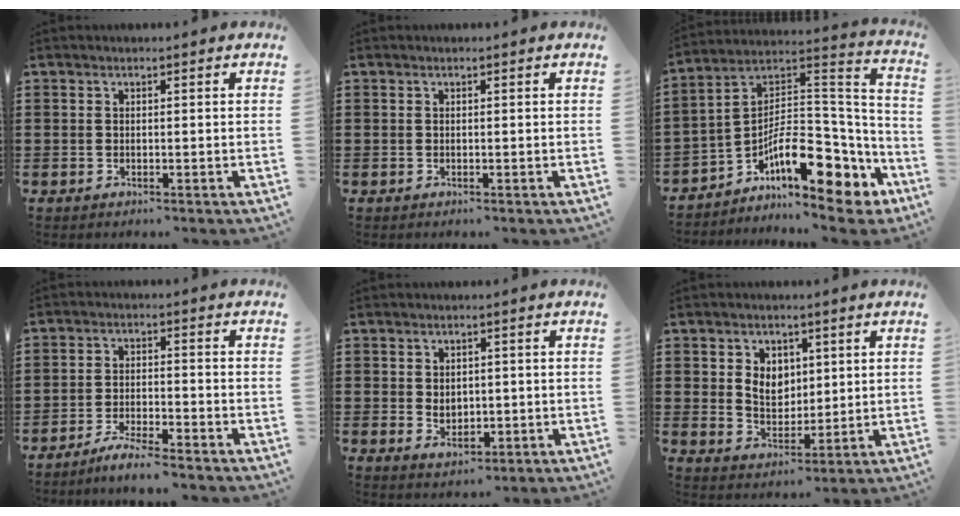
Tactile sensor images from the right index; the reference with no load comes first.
{"total": 0.0}
{"total": 13.3, "force": [-6.9, 6.0, 9.6], "torque": [-0.130, 0.004, -0.119]}
{"total": 3.9, "force": [-3.7, -0.6, 1.0], "torque": [-0.018, 0.000, -0.073]}
{"total": 2.3, "force": [0.2, 1.9, 1.4], "torque": [-0.024, 0.003, 0.000]}
{"total": 4.6, "force": [1.5, 3.6, 2.5], "torque": [-0.045, 0.005, 0.022]}